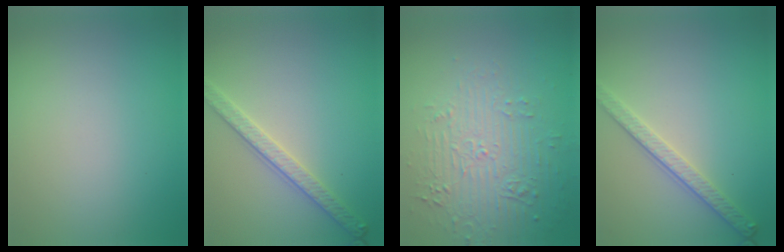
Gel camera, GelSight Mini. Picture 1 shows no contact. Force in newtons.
{"total": 2.8, "press": 2.7, "slide": 0.7}
{"total": 5.8, "press": 3.7, "slide": 4.4}
{"total": 2.7, "press": 2.6, "slide": 0.9}